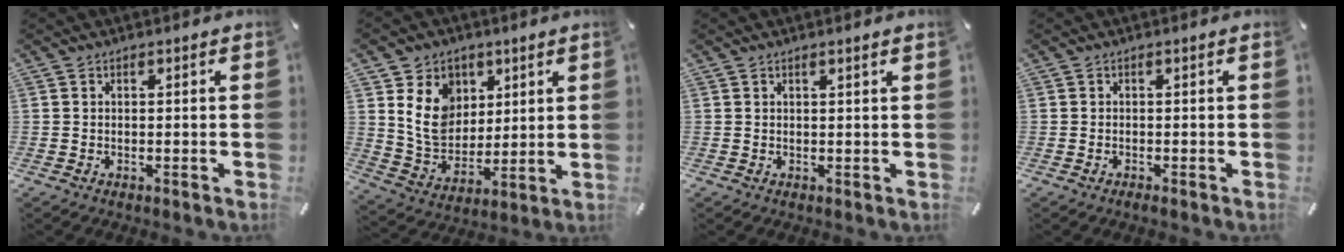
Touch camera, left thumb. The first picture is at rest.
{"total": 12.0, "force": [4.0, 10.1, 5.1], "torque": [-0.107, -0.014, 0.077]}
{"total": 1.0, "force": [0.6, -0.1, 0.8], "torque": [-0.013, -0.001, 0.011]}
{"total": 1.0, "force": [-0.5, 0.2, 0.9], "torque": [-0.014, -0.003, -0.009]}